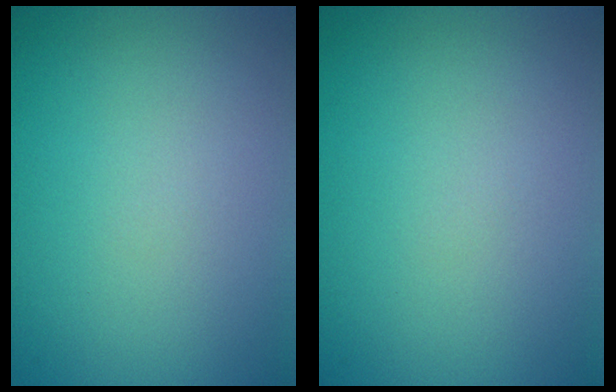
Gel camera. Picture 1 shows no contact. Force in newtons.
{"total": 0.0}